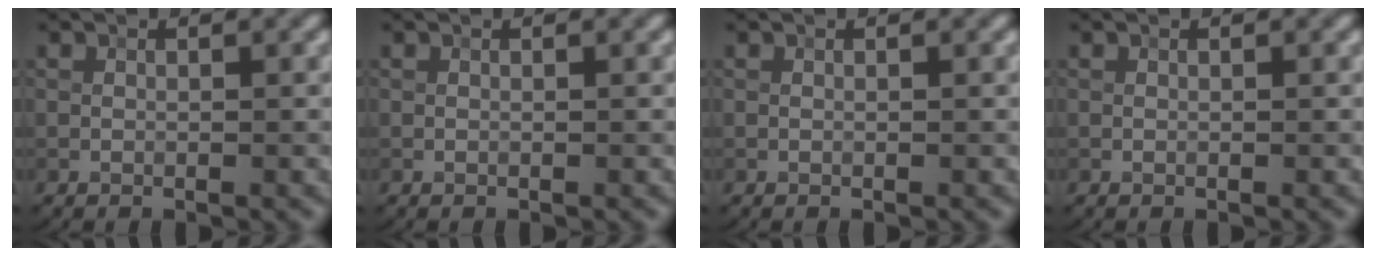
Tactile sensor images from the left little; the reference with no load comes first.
{"total": 0.0}
{"total": 0.0}
{"total": 0.0}